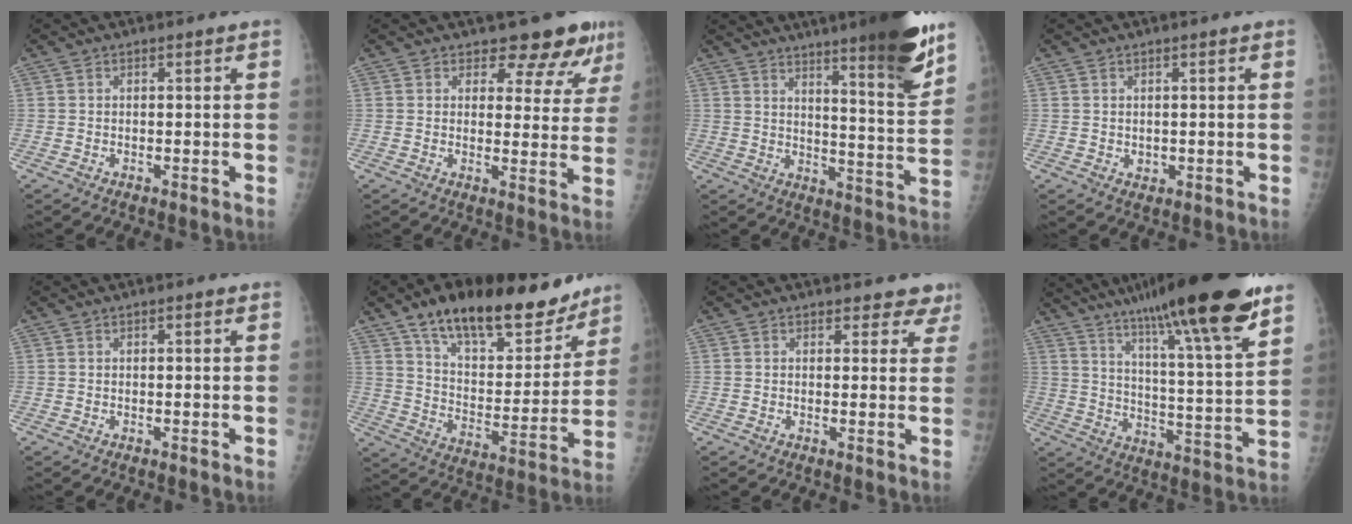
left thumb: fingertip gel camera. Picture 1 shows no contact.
{"total": 8.8, "force": [7.2, 4.0, 3.2], "torque": [-0.001, -0.044, 0.076]}
{"total": 18.2, "force": [12.2, 1.8, 13.3], "torque": [-0.163, -0.072, 0.173]}
{"total": 1.5, "force": [0.0, 1.2, 1.0], "torque": [-0.007, -0.001, 0.004]}
{"total": 1.0, "force": [0.4, 0.2, 0.9], "torque": [-0.016, 0.001, 0.005]}
{"total": 23.3, "force": [16.7, 9.6, 13.0], "torque": [-0.159, -0.069, 0.269]}
{"total": 4.7, "force": [4.1, 2.3, 0.4], "torque": [0.037, -0.020, 0.029]}
{"total": 25.6, "force": [17.6, 2.7, 18.5], "torque": [-0.279, -0.054, 0.272]}